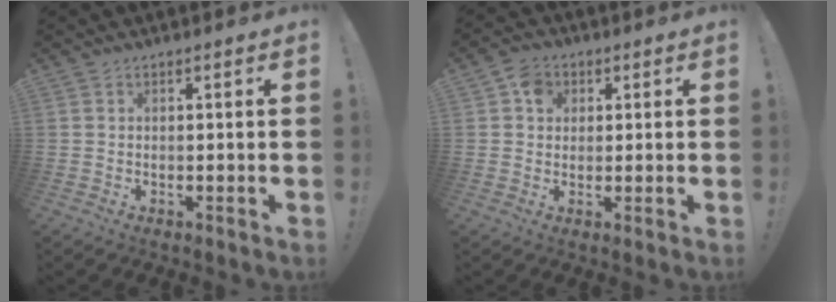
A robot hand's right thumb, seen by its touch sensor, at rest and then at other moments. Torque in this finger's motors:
{"motor_torque": [-0.03, 0.24, 0.06, -0.11, 0.00]}